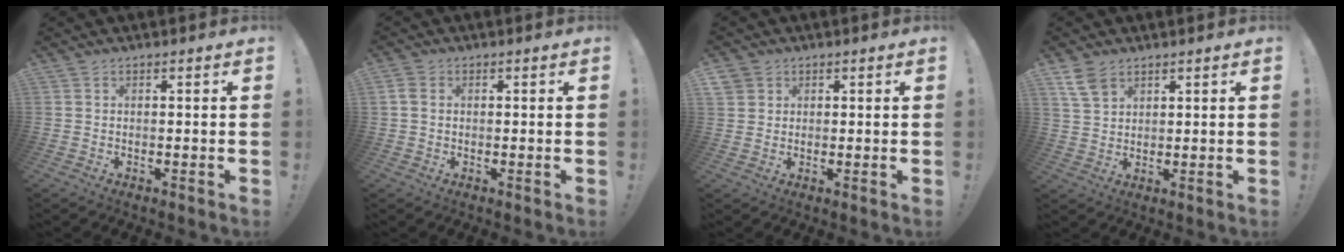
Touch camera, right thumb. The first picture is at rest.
{"total": 3.2, "force": [0.7, 2.4, 1.9], "torque": [-0.040, 0.010, 0.016]}
{"total": 3.4, "force": [2.0, 2.7, 0.4], "torque": [-0.009, -0.002, 0.037]}
{"total": 6.3, "force": [4.2, 3.6, 3.1], "torque": [-0.057, -0.016, 0.083]}